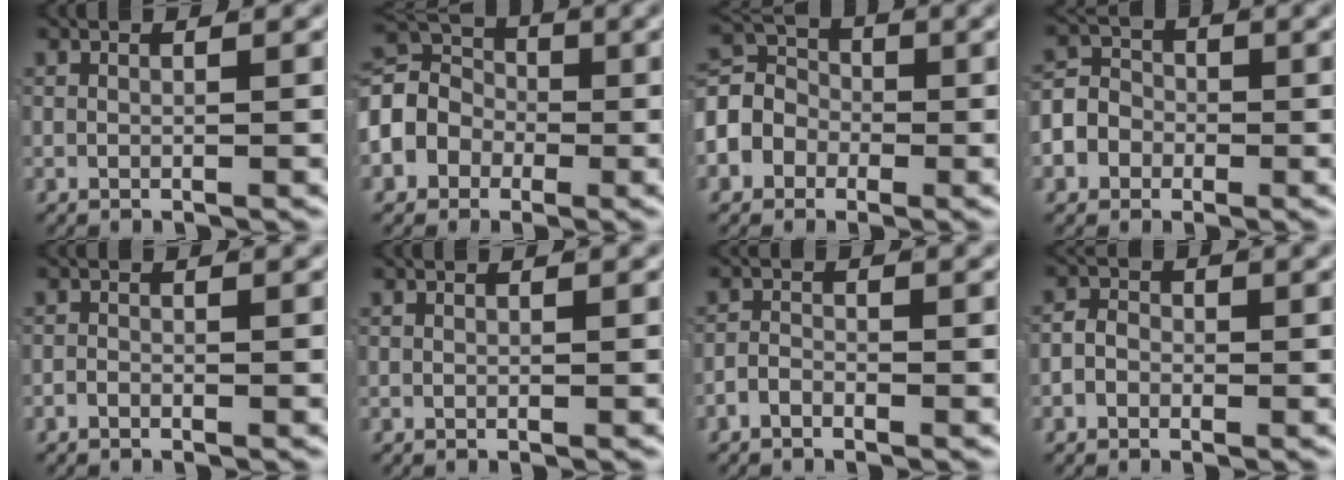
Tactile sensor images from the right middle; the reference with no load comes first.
{"total": 9.3, "force": [0.1, 8.0, 4.8], "torque": [-0.104, -0.016, -0.001]}
{"total": 7.3, "force": [-0.6, 6.4, 3.5], "torque": [-0.080, -0.018, -0.011]}
{"total": 7.1, "force": [-1.4, 6.5, 2.6], "torque": [-0.057, -0.010, -0.033]}
{"total": 0.6, "force": [-0.6, 0.1, 0.1], "torque": [-0.004, -0.004, -0.012]}
{"total": 0.0}
{"total": 1.4, "force": [-1.2, 0.5, 0.4], "torque": [-0.005, -0.001, -0.025]}
{"total": 1.9, "force": [-0.7, 1.6, 0.7], "torque": [-0.004, -0.002, -0.017]}